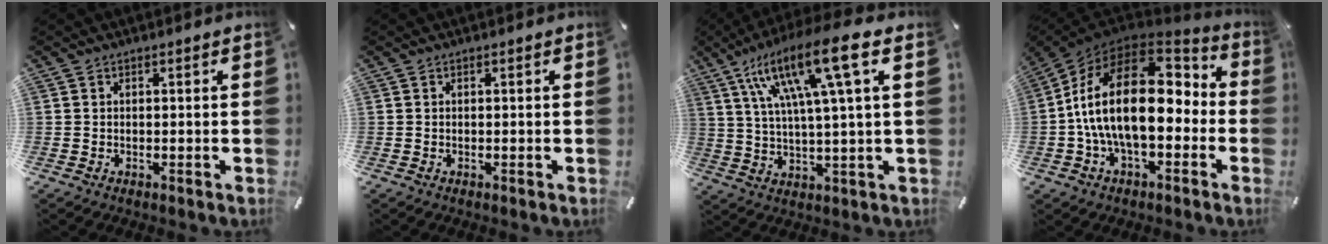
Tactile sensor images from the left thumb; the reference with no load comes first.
{"total": 0.0}
{"total": 18.1, "force": [7.7, 3.0, 16.1], "torque": [-0.318, -0.024, 0.111]}
{"total": 24.1, "force": [0.5, 13.5, 20.0], "torque": [-0.386, 0.003, 0.012]}